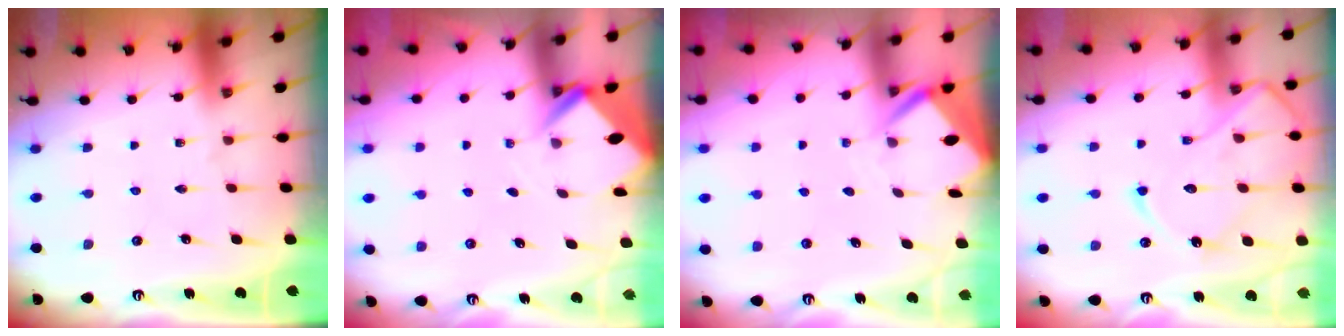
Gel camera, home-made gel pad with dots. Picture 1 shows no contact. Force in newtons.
{"total": 2.4, "press": 2.4, "slide": 0.1}
{"total": 3.3, "press": 3.3, "slide": 0.3}
{"total": 14.6, "press": 14.6, "slide": 1.5}